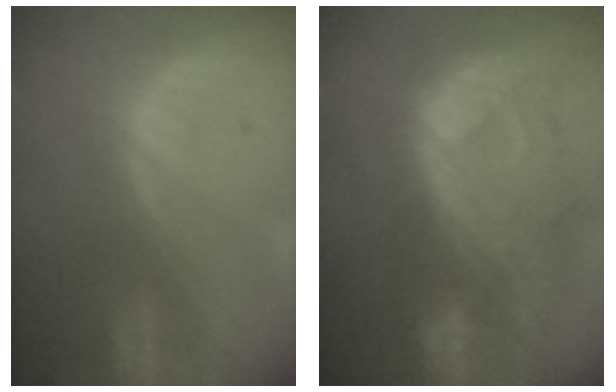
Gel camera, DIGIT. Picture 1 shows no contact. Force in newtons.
{"total": 12.1, "press": 10.5, "slide": 6.1}